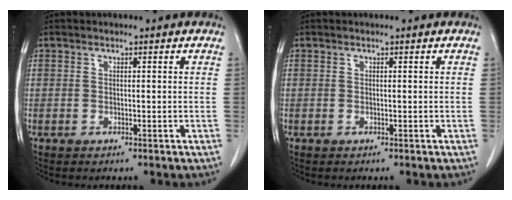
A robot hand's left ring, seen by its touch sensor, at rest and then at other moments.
{"total": 0.0}